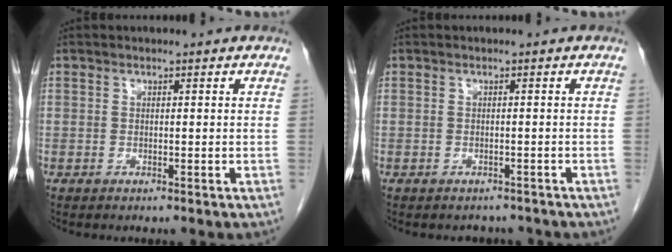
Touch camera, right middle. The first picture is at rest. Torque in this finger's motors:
{"motor_torque": [0.00, 0.00, -0.01, 0.00]}